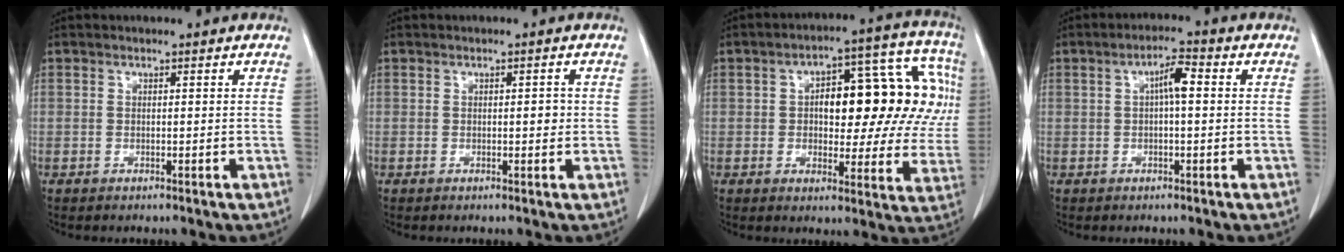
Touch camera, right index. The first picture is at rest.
{"total": 1.5, "force": [0.1, 0.6, 1.4], "torque": [-0.017, 0.002, 0.001]}
{"total": 18.6, "force": [2.9, 8.1, 16.5], "torque": [-0.207, 0.052, 0.036]}
{"total": 4.1, "force": [0.6, 0.9, 4.0], "torque": [-0.067, 0.013, 0.007]}